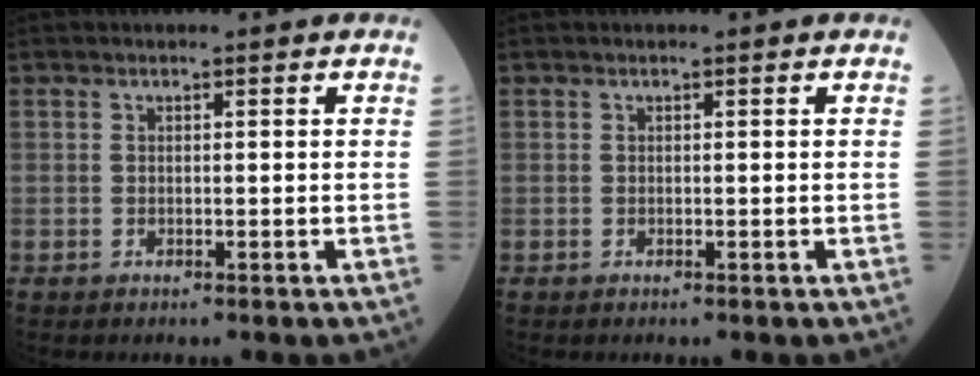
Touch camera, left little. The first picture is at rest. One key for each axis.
{"total": 0.0}